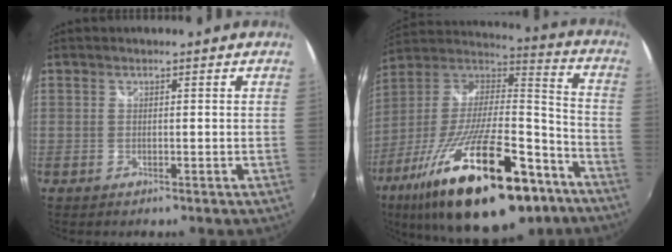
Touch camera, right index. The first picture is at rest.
{"total": 33.4, "force": [-19.3, 11.7, 24.6], "torque": [-0.434, -0.025, -0.299]}